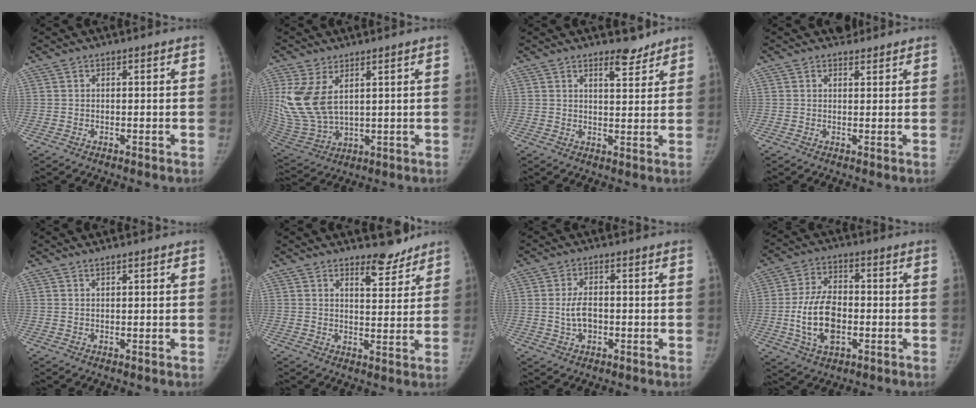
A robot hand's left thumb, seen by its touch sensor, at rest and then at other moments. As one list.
[{"total": 11.8, "force": [4.1, 6.6, 8.9], "torque": [-0.188, -0.019, 0.103]}, {"total": 4.0, "force": [3.3, 1.5, 1.8], "torque": [-0.013, -0.026, 0.049]}, {"total": 1.8, "force": [1.5, 0.9, -0.1], "torque": [0.015, -0.010, 0.018]}, {"total": 1.0, "force": [0.8, 0.2, 0.4], "torque": [0.000, -0.004, 0.015]}, {"total": 6.0, "force": [5.0, 2.2, 2.5], "torque": [-0.013, -0.041, 0.075]}, {"total": 4.2, "force": [-0.6, 2.6, 3.3], "torque": [-0.056, 0.006, -0.008]}, {"total": 11.6, "force": [-2.1, 6.8, 9.1], "torque": [-0.161, 0.011, -0.037]}]